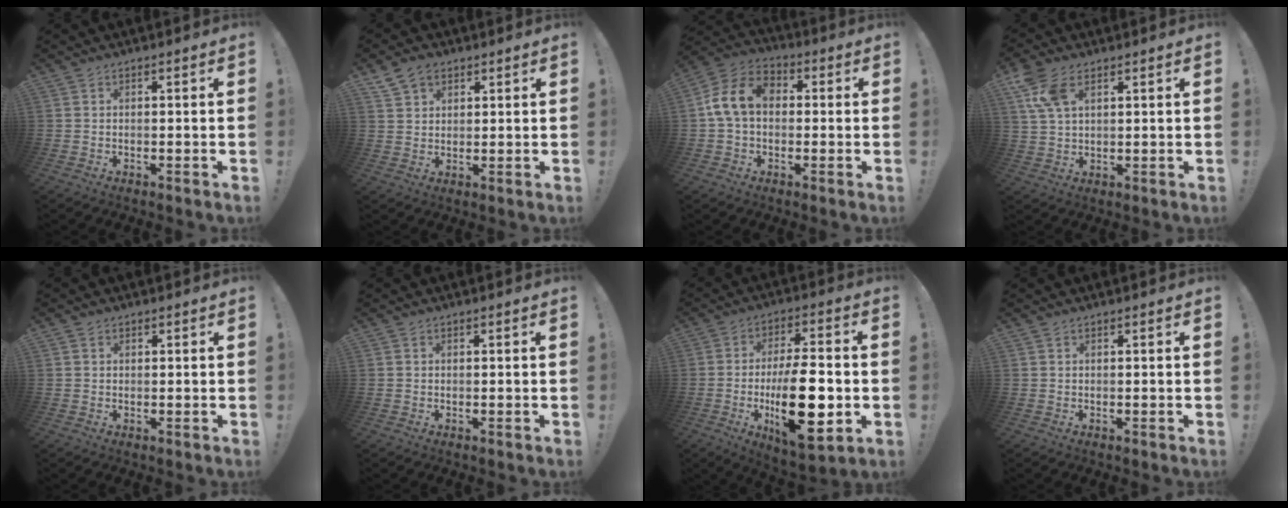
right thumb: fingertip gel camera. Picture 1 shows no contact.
{"total": 6.2, "force": [3.9, 4.3, 2.1], "torque": [-0.034, -0.012, 0.076]}
{"total": 12.3, "force": [1.5, 8.8, 8.4], "torque": [-0.164, 0.019, 0.031]}
{"total": 9.3, "force": [4.6, 4.9, 6.5], "torque": [-0.134, -0.010, 0.087]}
{"total": 0.9, "force": [0.6, 0.7, 0.1], "torque": [0.005, -0.001, 0.010]}
{"total": 0.0}
{"total": 21.6, "force": [-4.1, 8.6, 19.4], "torque": [-0.321, -0.007, -0.061]}
{"total": 0.0}